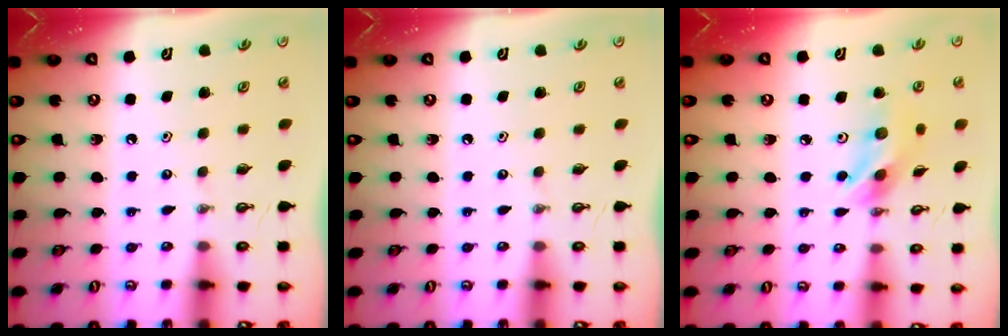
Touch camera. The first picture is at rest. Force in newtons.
{"total": 0.0}
{"total": 10.5, "press": 10.5, "slide": 0.4}